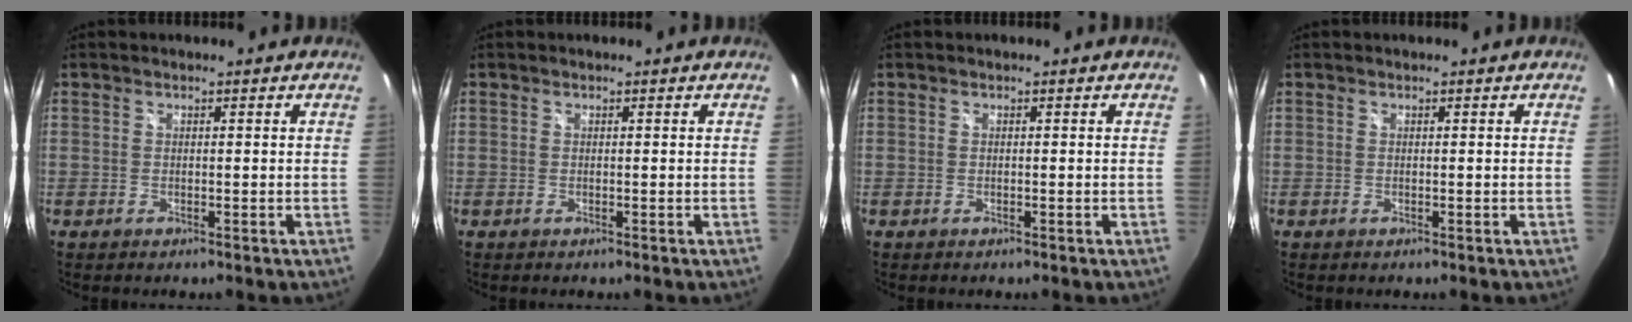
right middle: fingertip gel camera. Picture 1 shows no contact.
{"total": 0.0}
{"total": 0.0}
{"total": 0.0}